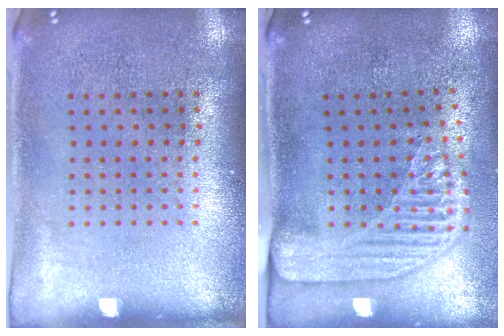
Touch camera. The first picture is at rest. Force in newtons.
{"total": 2.2, "press": 1.8, "slide": 1.3}